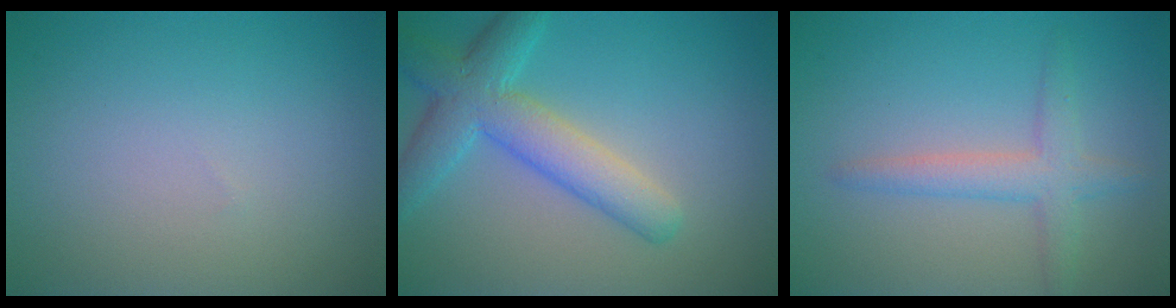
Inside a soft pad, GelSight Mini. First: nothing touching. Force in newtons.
{"total": 5.7, "press": 5.6, "slide": 0.2}
{"total": 2.9, "press": 2.9, "slide": 0.2}